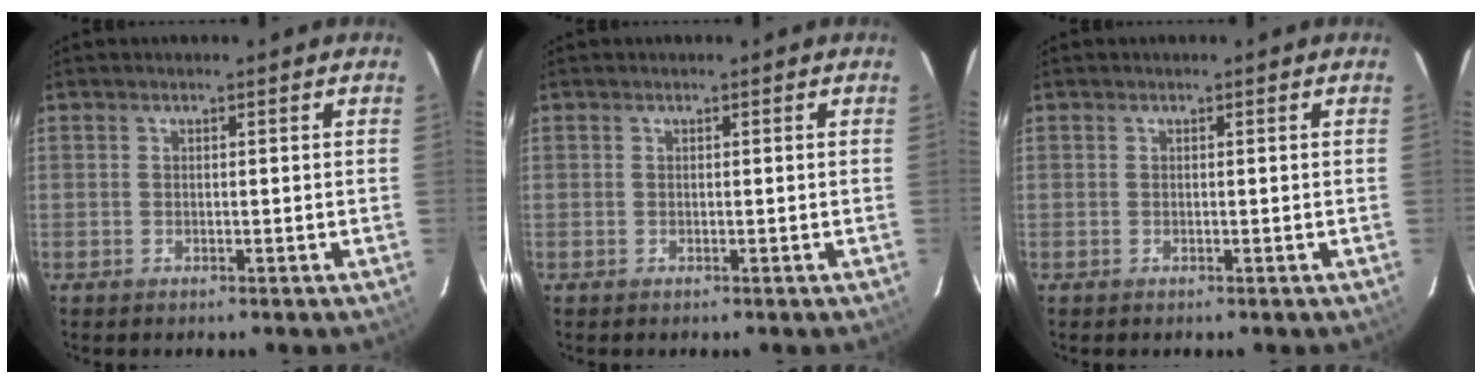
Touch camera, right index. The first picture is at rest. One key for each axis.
{"total": 0.0}
{"total": 0.0}